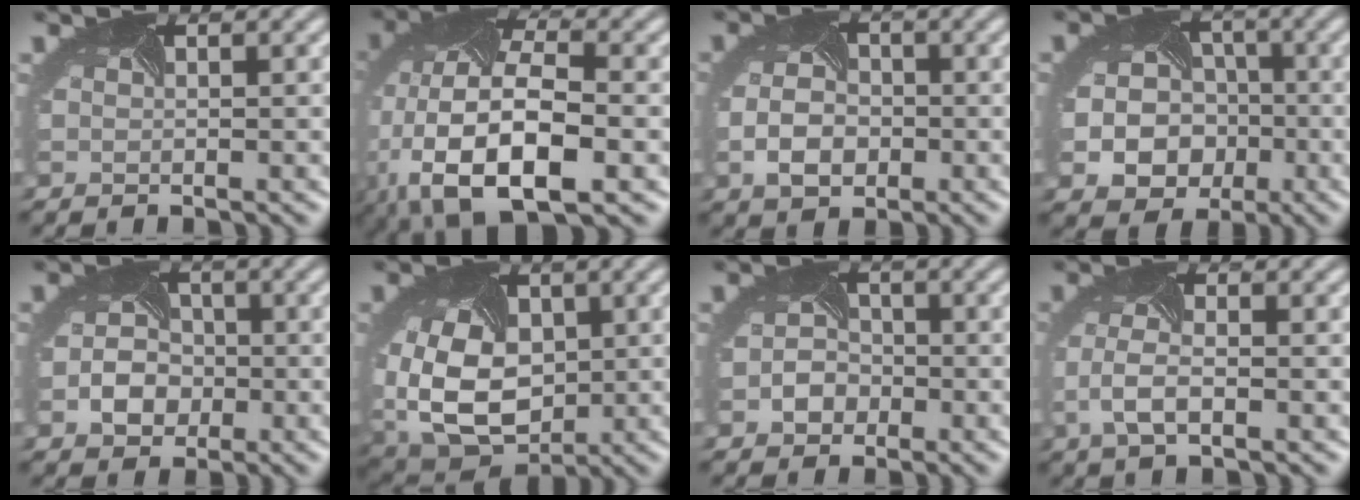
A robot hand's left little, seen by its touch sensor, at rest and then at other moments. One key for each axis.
{"total": 12.4, "fx": -4.5, "fy": 6.3, "fz": 9.8, "tx": -0.209, "ty": -0.026, "tz": -0.060}
{"total": 3.8, "fx": -1.4, "fy": 2.6, "fz": 2.3, "tx": -0.055, "ty": -0.005, "tz": -0.020}
{"total": 8.7, "fx": -2.7, "fy": 7.4, "fz": 3.8, "tx": -0.059, "ty": -0.029, "tz": -0.045}
{"total": 3.1, "fx": -1.6, "fy": 2.4, "fz": 1.2, "tx": -0.021, "ty": -0.003, "tz": -0.024}
{"total": 11.8, "fx": -1.4, "fy": 8.5, "fz": 8.0, "tx": -0.185, "ty": -0.029, "tz": 0.001}
{"total": 2.3, "fx": -1.5, "fy": 1.7, "fz": 0.5, "tx": -0.015, "ty": -0.003, "tz": -0.025}
{"total": 2.6, "fx": -1.2, "fy": 0.9, "fz": 2.1, "tx": -0.066, "ty": -0.004, "tz": -0.018}